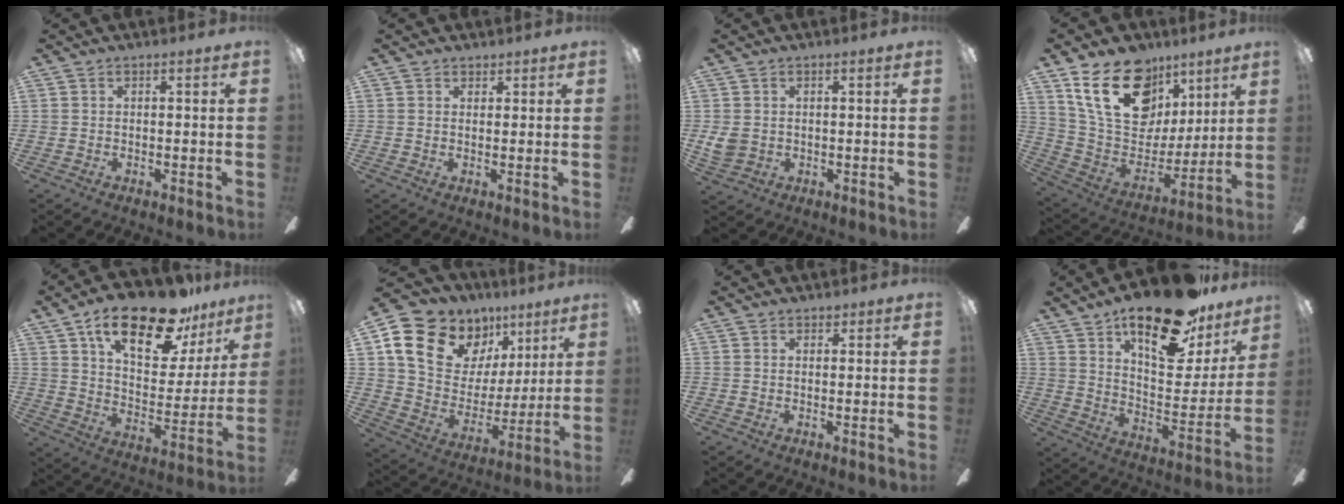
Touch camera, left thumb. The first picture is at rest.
{"total": 1.8, "force": [1.4, 1.2, 0.1], "torque": [0.005, -0.001, 0.026]}
{"total": 4.1, "force": [0.5, 3.6, 1.9], "torque": [-0.035, 0.004, 0.010]}
{"total": 23.2, "force": [12.7, 14.8, 12.6], "torque": [-0.227, -0.059, 0.230]}
{"total": 23.5, "force": [15.7, 9.2, 14.9], "torque": [-0.231, -0.086, 0.265]}
{"total": 18.9, "force": [10.9, 13.1, 8.3], "torque": [-0.152, -0.054, 0.212]}
{"total": 1.2, "force": [0.8, 0.8, 0.2], "torque": [0.006, -0.002, 0.014]}
{"total": 25.1, "force": [18.5, 9.2, 14.3], "torque": [-0.211, -0.117, 0.309]}